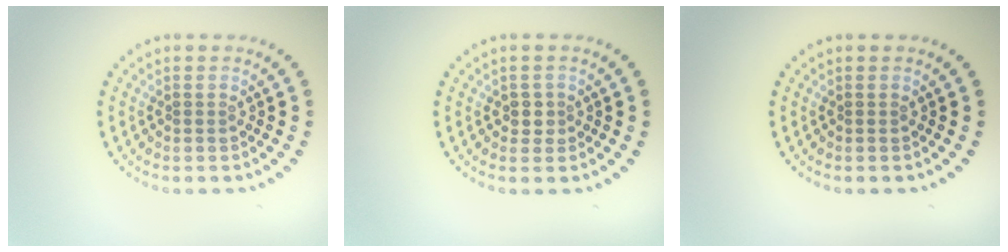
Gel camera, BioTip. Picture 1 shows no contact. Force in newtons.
{"total": 1.2, "press": 1.0, "slide": 0.7}
{"total": 0.0}